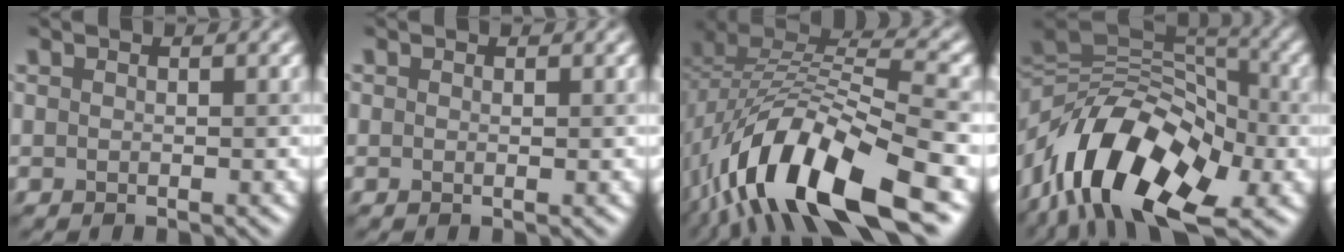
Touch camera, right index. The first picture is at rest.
{"total": 0.0}
{"total": 13.4, "force": [-6.4, 5.1, 10.6], "torque": [-0.190, 0.007, -0.117]}
{"total": 14.6, "force": [-5.8, 8.4, 10.6], "torque": [-0.178, 0.028, -0.118]}